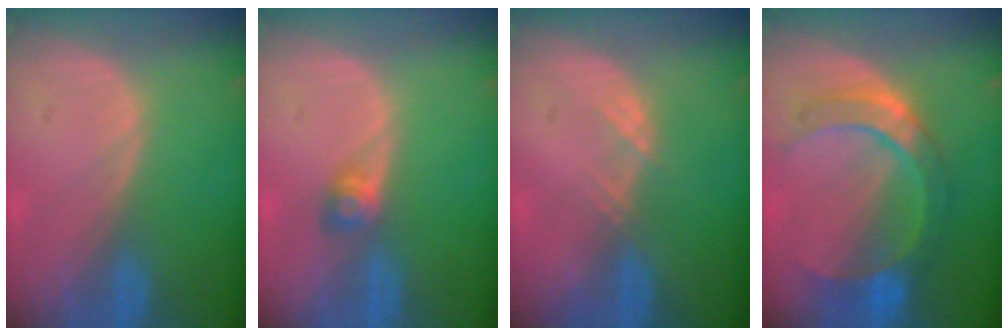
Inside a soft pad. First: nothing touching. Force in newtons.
{"total": 2.5, "press": 2.3, "slide": 1.0}
{"total": 1.5, "press": 1.3, "slide": 0.8}
{"total": 7.8, "press": 7.8, "slide": 0.3}